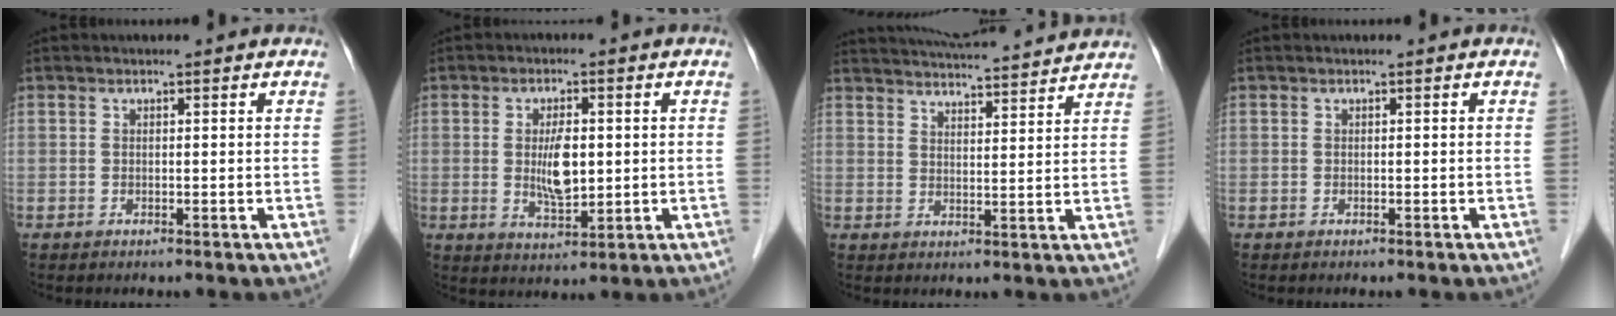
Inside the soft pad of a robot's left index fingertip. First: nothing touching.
{"total": 5.9, "force": [0.1, 2.2, 5.5], "torque": [-0.105, -0.006, 0.007]}
{"total": 17.0, "force": [16.2, 1.5, 5.2], "torque": [-0.084, 0.023, 0.222]}
{"total": 0.0}